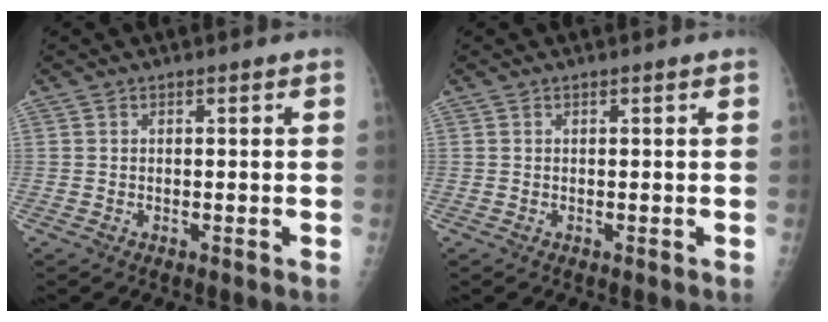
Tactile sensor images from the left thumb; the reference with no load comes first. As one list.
[{"total": 0.0}]